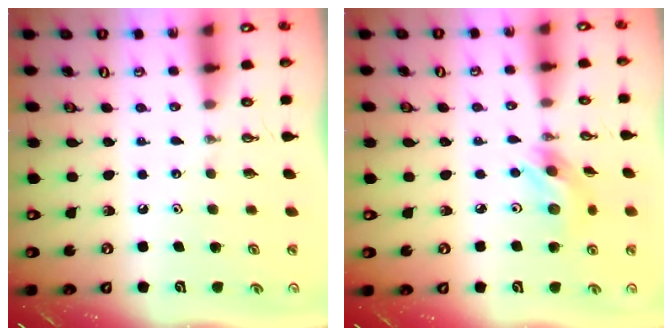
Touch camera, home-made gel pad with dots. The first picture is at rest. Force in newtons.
{"total": 8.5, "press": 8.5, "slide": 0.7}